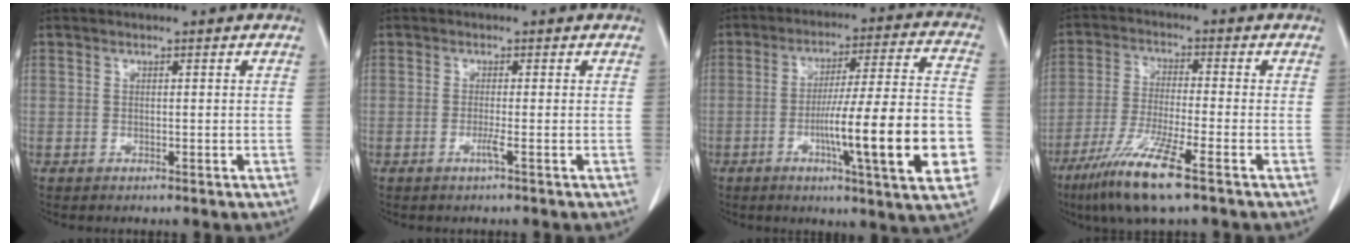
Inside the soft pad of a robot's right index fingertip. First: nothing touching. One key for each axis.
{"total": 1.3, "fx": -0.6, "fy": -0.4, "fz": 1.1, "tx": -0.019, "ty": -0.002, "tz": -0.013}
{"total": 19.9, "fx": -5.3, "fy": 0.6, "fz": 19.1, "tx": -0.251, "ty": 0.001, "tz": -0.076}
{"total": 10.5, "fx": -6.3, "fy": 0.2, "fz": 8.3, "tx": -0.172, "ty": -0.030, "tz": -0.120}